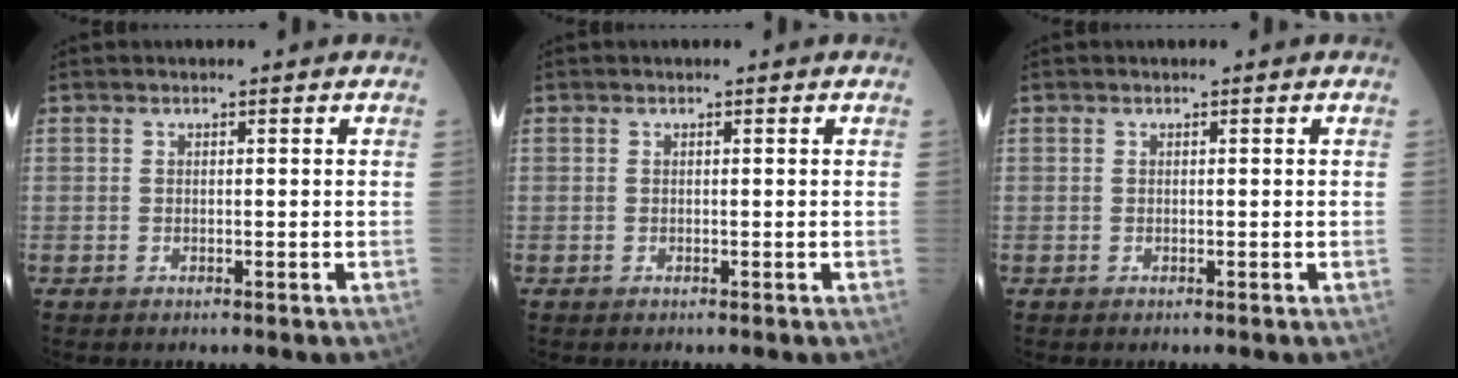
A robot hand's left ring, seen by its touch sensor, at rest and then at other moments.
{"total": 0.0}
{"total": 0.0}